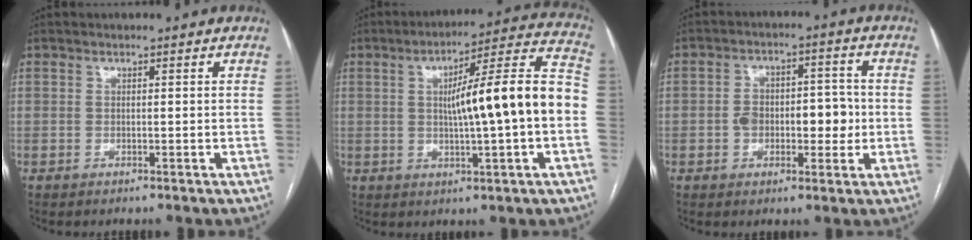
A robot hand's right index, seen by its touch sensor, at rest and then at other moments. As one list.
[{"total": 15.8, "force": [-1.8, -3.1, 15.4], "torque": [-0.228, 0.007, -0.043]}, {"total": 8.2, "force": [-0.9, 4.6, 6.7], "torque": [-0.097, 0.029, -0.008]}]